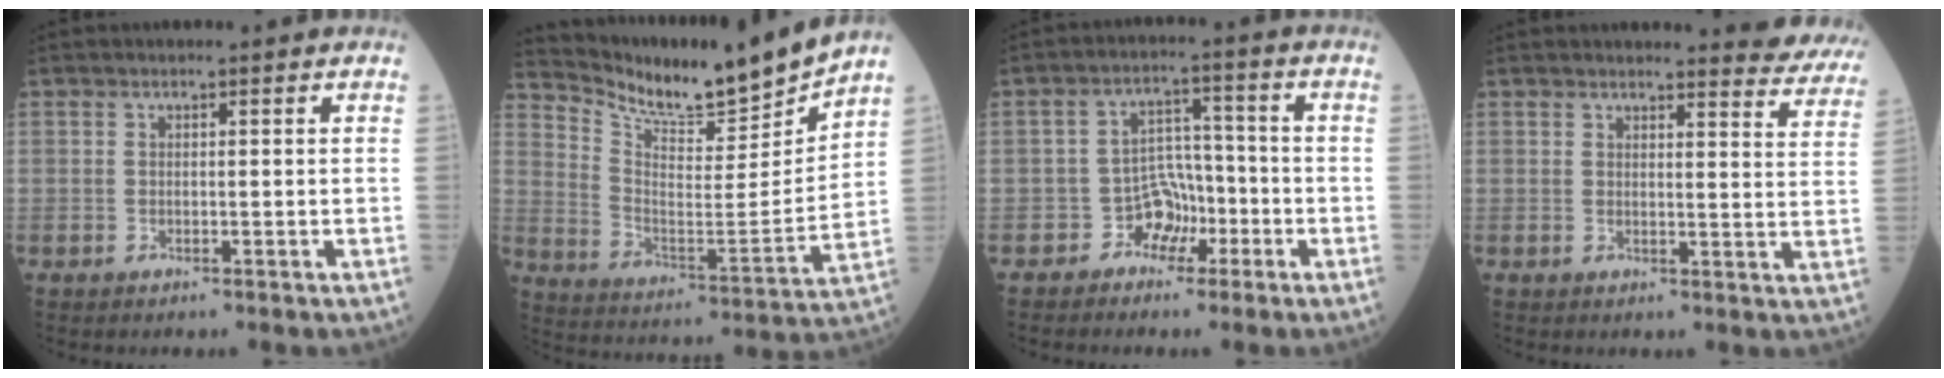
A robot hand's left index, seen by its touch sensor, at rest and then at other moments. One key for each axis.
{"total": 14.7, "fx": 14.2, "fy": -0.4, "fz": 3.7, "tx": -0.090, "ty": -0.039, "tz": 0.241}
{"total": 4.7, "fx": -2.6, "fy": 3.6, "fz": 1.5, "tx": -0.021, "ty": 0.014, "tz": -0.046}
{"total": 10.0, "fx": 9.8, "fy": 0.9, "fz": 1.8, "tx": 0.003, "ty": -0.058, "tz": 0.081}